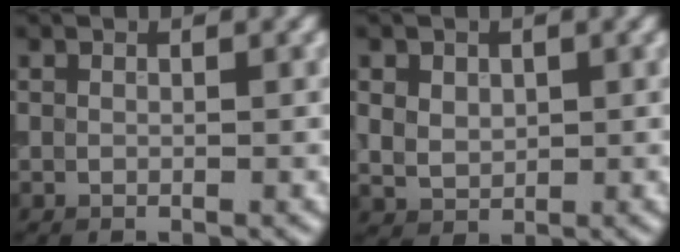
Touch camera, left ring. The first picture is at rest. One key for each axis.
{"total": 2.7, "fx": 0.9, "fy": 2.1, "fz": 1.4, "tx": -0.030, "ty": 0.005, "tz": 0.016}